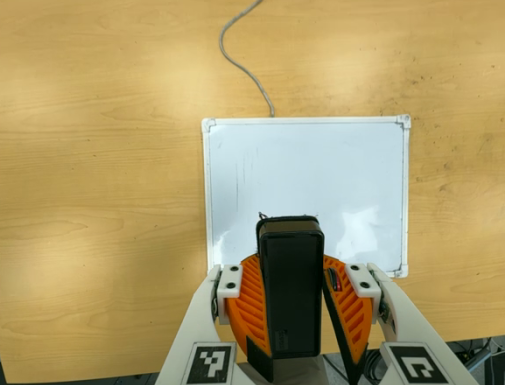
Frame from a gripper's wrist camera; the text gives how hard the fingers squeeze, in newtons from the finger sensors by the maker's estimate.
{"total": 8.7, "left": 9.3, "right": 8.1}